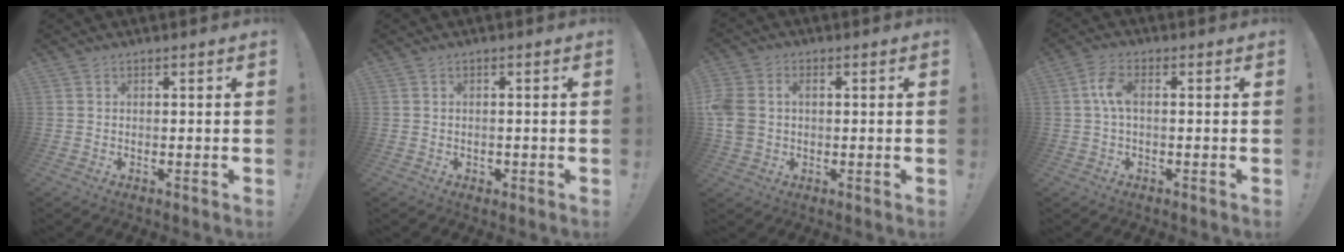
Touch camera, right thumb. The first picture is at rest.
{"total": 1.1, "force": [-0.2, 1.1, 0.2], "torque": [-0.002, 0.001, -0.004]}
{"total": 6.7, "force": [0.6, 5.3, 4.0], "torque": [-0.094, 0.000, 0.011]}
{"total": 6.0, "force": [0.3, 2.8, 5.3], "torque": [-0.108, 0.007, 0.005]}